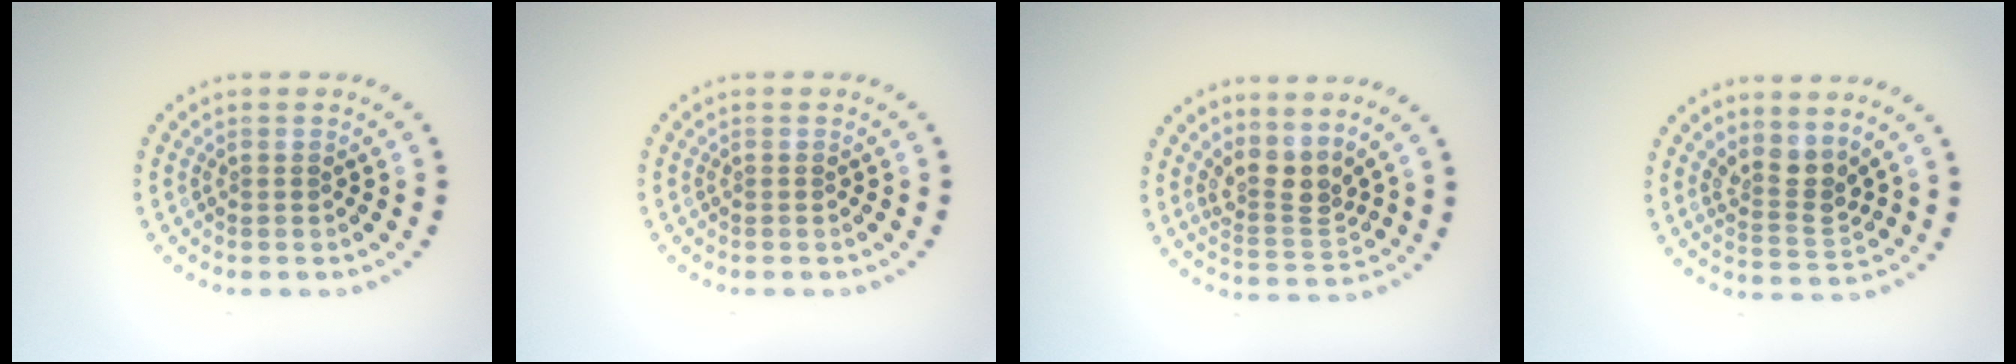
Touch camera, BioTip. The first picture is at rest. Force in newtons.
{"total": 0.0}
{"total": 3.0, "press": 2.2, "slide": 2.1}
{"total": 2.8, "press": 2.0, "slide": 1.9}